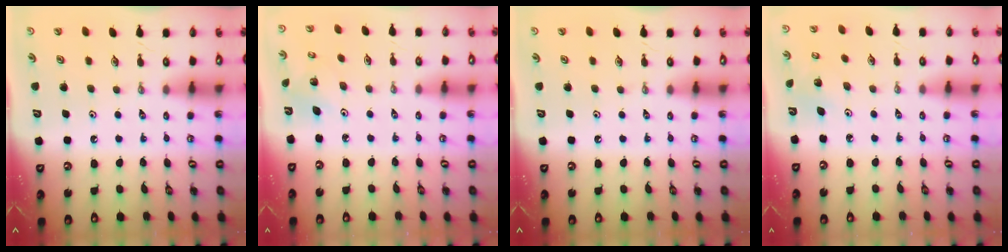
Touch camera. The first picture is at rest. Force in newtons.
{"total": 3.6, "press": 3.5, "slide": 0.4}
{"total": 0.0}
{"total": 2.2, "press": 2.2, "slide": 0.2}